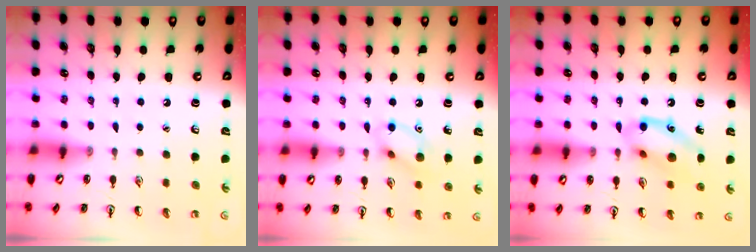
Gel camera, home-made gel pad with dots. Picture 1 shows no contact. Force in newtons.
{"total": 10.2, "press": 10.1, "slide": 0.9}
{"total": 12.6, "press": 12.4, "slide": 2.3}